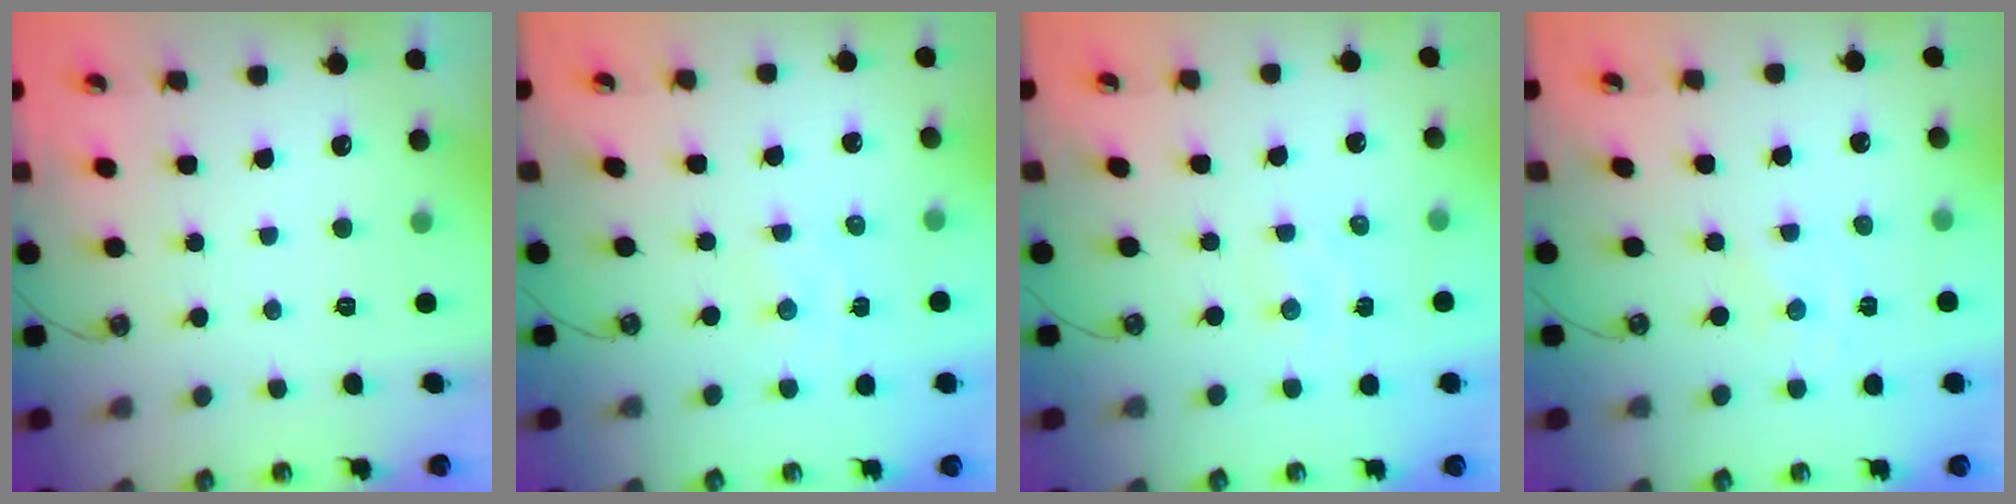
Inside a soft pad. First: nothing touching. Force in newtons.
{"total": 1.6, "press": 1.6, "slide": 0.2}
{"total": 2.6, "press": 2.6, "slide": 0.3}
{"total": 0.0}